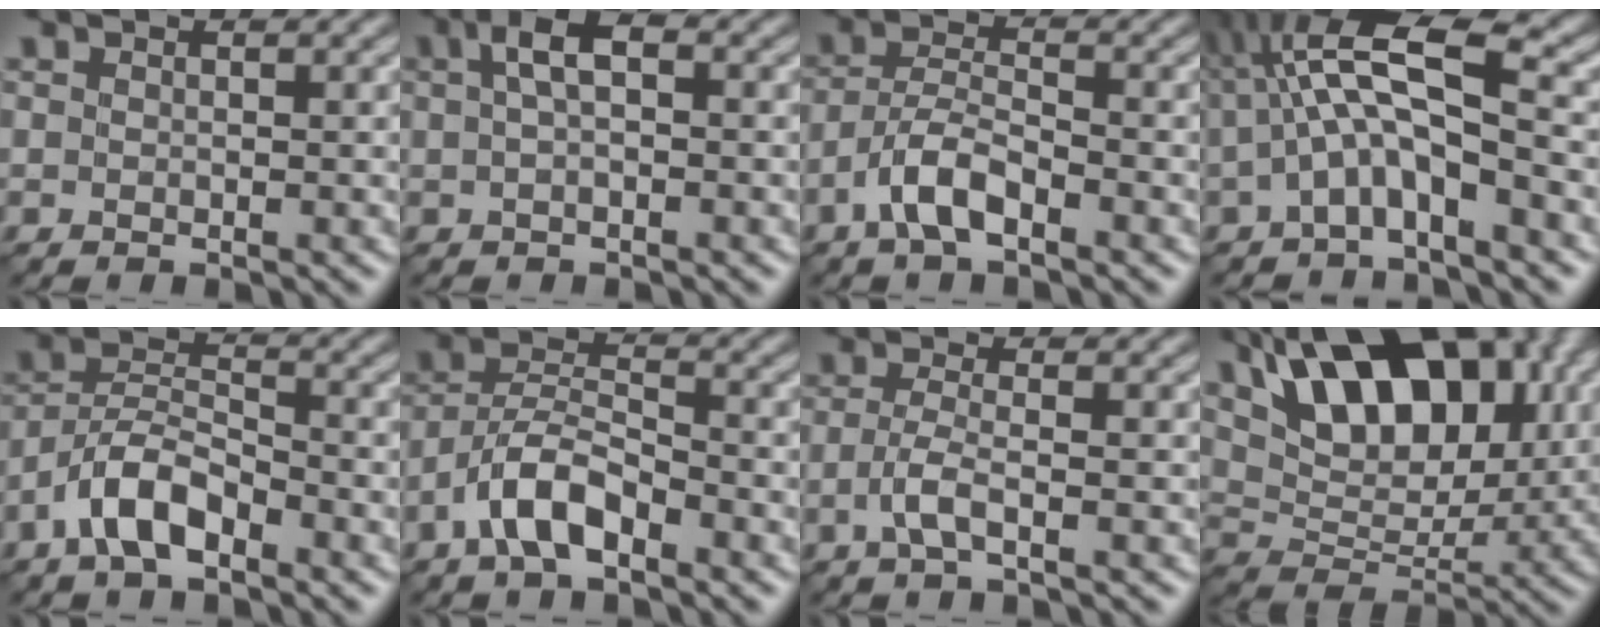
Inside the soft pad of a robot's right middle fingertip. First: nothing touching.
{"total": 3.1, "force": [0.5, 1.2, 2.8], "torque": [-0.053, 0.009, 0.005]}
{"total": 3.9, "force": [-2.3, 1.3, 2.9], "torque": [-0.058, 0.009, -0.052]}
{"total": 7.5, "force": [0.0, 2.4, 7.1], "torque": [-0.132, 0.027, -0.012]}
{"total": 4.8, "force": [-3.0, 1.9, 3.3], "torque": [-0.058, 0.011, -0.062]}
{"total": 4.8, "force": [-2.8, 1.8, 3.5], "torque": [-0.062, 0.012, -0.059]}
{"total": 2.3, "force": [-0.8, 0.5, 2.1], "torque": [-0.047, 0.000, -0.024]}
{"total": 13.6, "force": [6.3, 6.7, 10.0], "torque": [-0.154, 0.022, 0.095]}